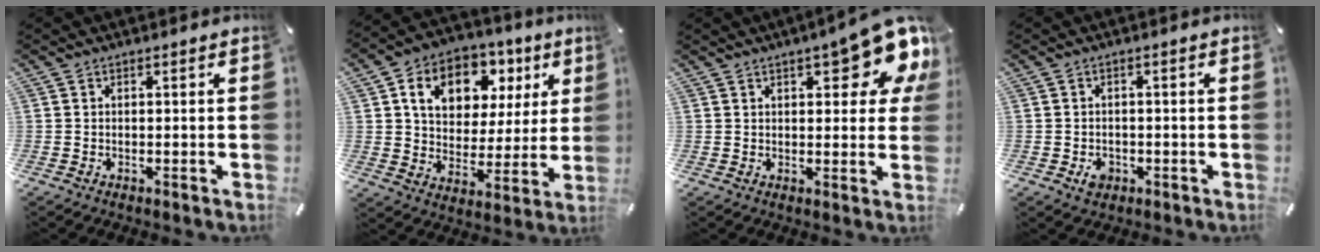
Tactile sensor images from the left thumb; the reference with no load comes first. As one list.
[{"total": 14.0, "force": [6.1, 10.4, 7.1], "torque": [-0.115, -0.022, 0.111]}, {"total": 14.6, "force": [7.8, 5.0, 11.2], "torque": [-0.141, -0.046, 0.126]}, {"total": 3.4, "force": [-1.2, 2.7, 1.8], "torque": [-0.021, 0.003, -0.022]}]